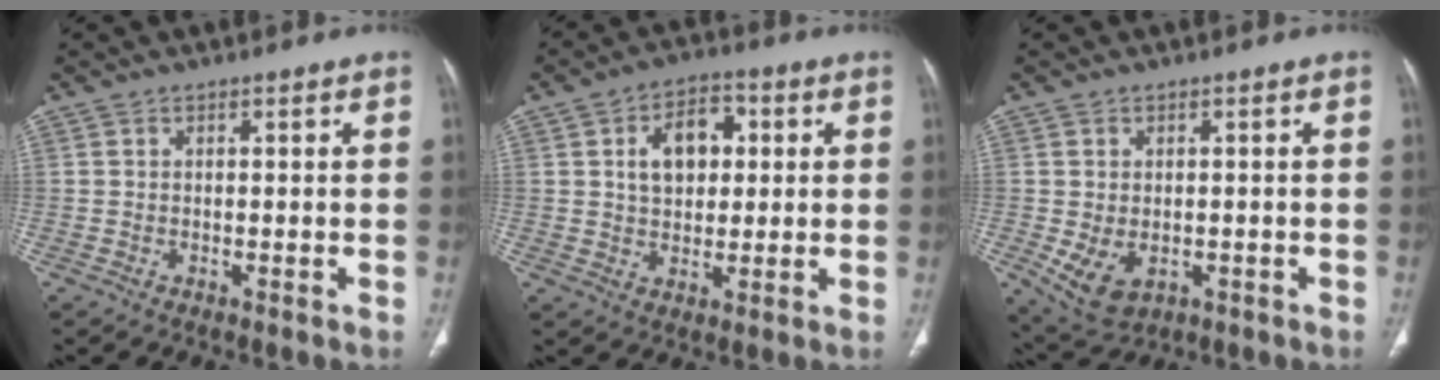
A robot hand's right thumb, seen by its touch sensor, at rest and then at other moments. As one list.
[{"total": 9.5, "force": [2.1, 6.5, 6.7], "torque": [-0.079, 0.007, 0.032]}, {"total": 6.9, "force": [-1.5, 4.7, 4.8], "torque": [-0.082, -0.004, -0.006]}]